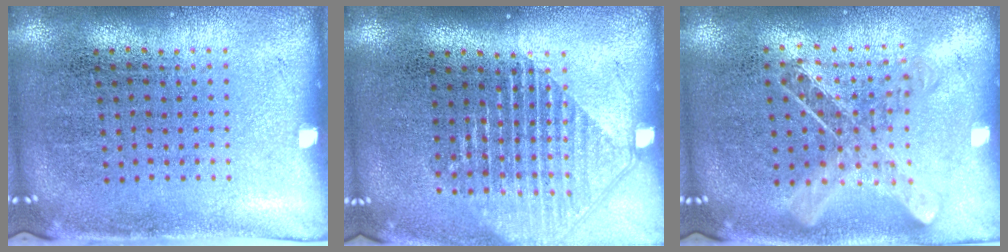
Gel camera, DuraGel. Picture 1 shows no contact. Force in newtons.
{"total": 1.5, "press": 1.4, "slide": 0.6}
{"total": 0.8, "press": 0.8, "slide": 0.0}